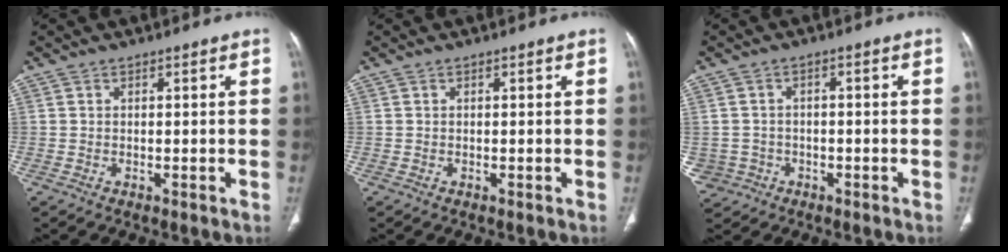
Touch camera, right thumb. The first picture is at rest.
{"total": 0.0}
{"total": 4.7, "force": [-1.6, 4.4, 0.6], "torque": [-0.002, 0.018, -0.023]}